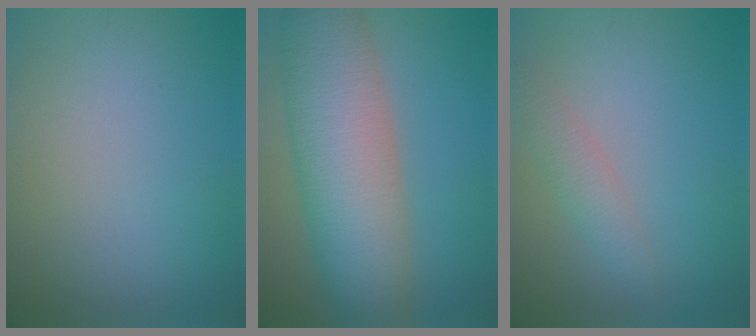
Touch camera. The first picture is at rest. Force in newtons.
{"total": 11.7, "press": 11.7, "slide": 0.3}
{"total": 2.2, "press": 2.2, "slide": 0.1}